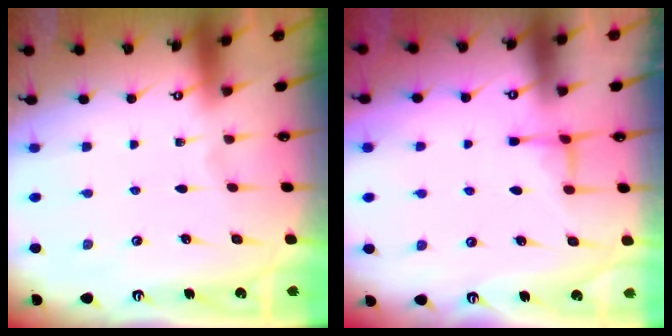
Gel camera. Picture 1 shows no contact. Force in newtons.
{"total": 4.0, "press": 3.9, "slide": 0.7}